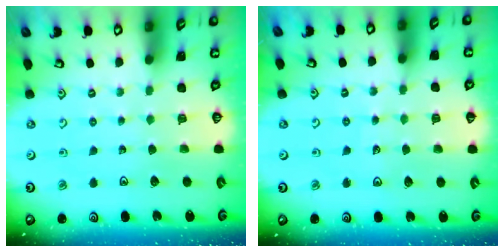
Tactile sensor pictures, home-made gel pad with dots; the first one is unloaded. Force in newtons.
{"total": 3.2, "press": 3.0, "slide": 1.3}